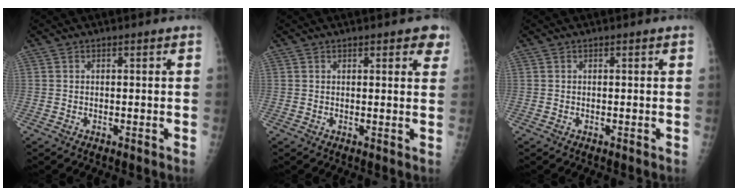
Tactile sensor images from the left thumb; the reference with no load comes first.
{"total": 4.2, "force": [2.6, 1.5, 2.9], "torque": [-0.014, -0.009, 0.026]}
{"total": 0.0}